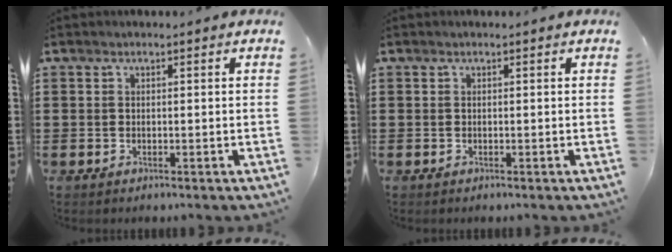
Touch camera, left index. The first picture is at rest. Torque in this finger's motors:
{"motor_torque": [0.00, 0.00, 0.06, 0.00]}